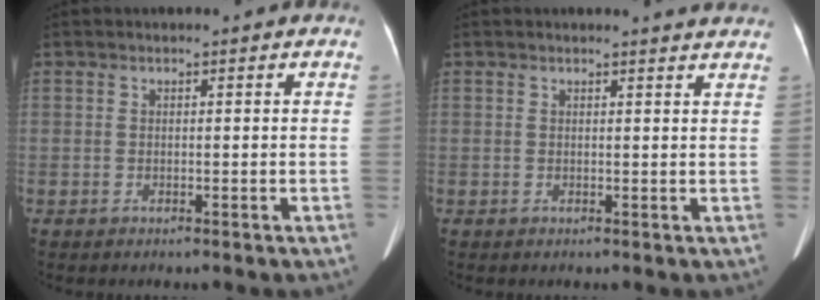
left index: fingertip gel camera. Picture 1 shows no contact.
{"total": 3.9, "force": [3.8, -0.1, 0.9], "torque": [-0.015, -0.004, 0.029]}